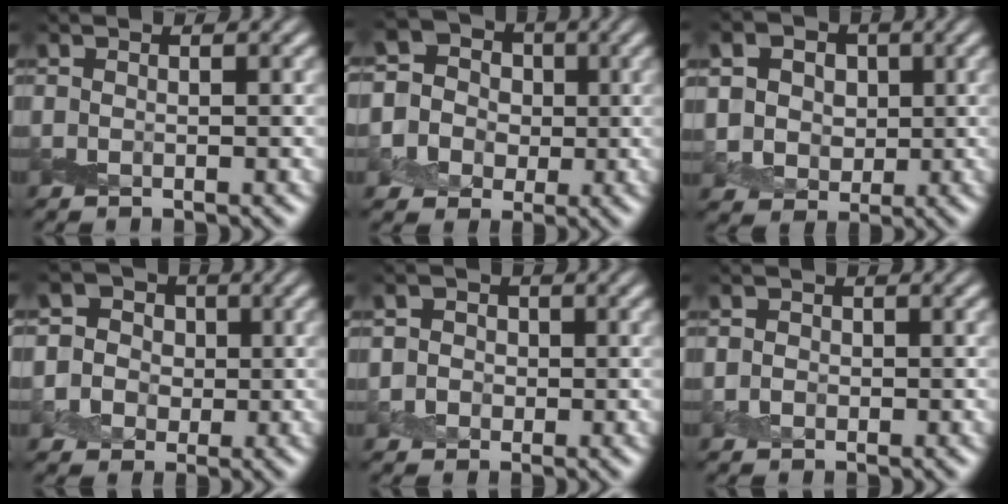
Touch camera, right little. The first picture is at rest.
{"total": 7.0, "force": [-0.9, 6.7, 2.0], "torque": [-0.042, 0.027, -0.047]}
{"total": 8.3, "force": [2.7, 6.8, 3.8], "torque": [-0.079, 0.021, 0.029]}
{"total": 6.0, "force": [0.5, 5.7, 1.8], "torque": [-0.022, 0.029, -0.017]}
{"total": 2.9, "force": [0.2, 2.8, 0.9], "torque": [0.005, 0.007, -0.008]}
{"total": 1.2, "force": [-0.1, 1.1, 0.4], "torque": [-0.002, -0.001, -0.005]}